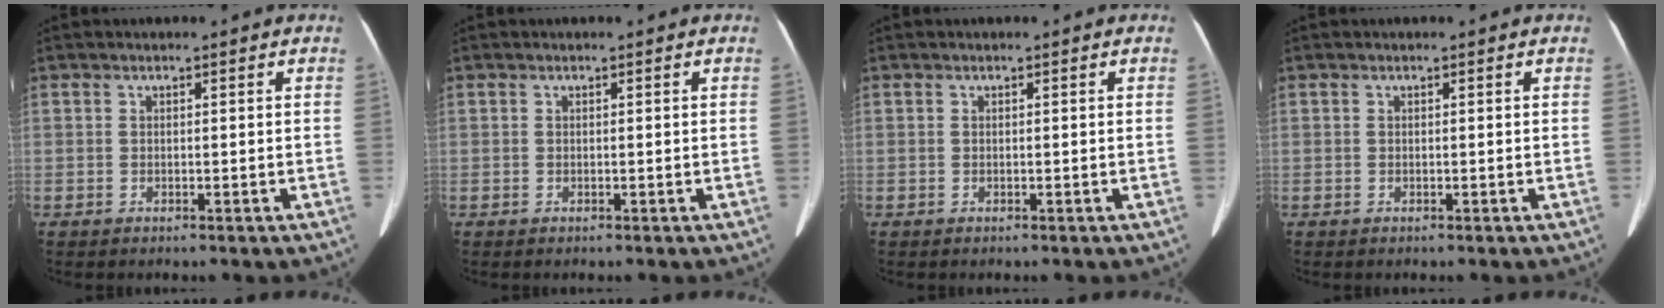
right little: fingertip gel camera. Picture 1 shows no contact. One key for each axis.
{"total": 0.0}
{"total": 0.0}
{"total": 0.0}